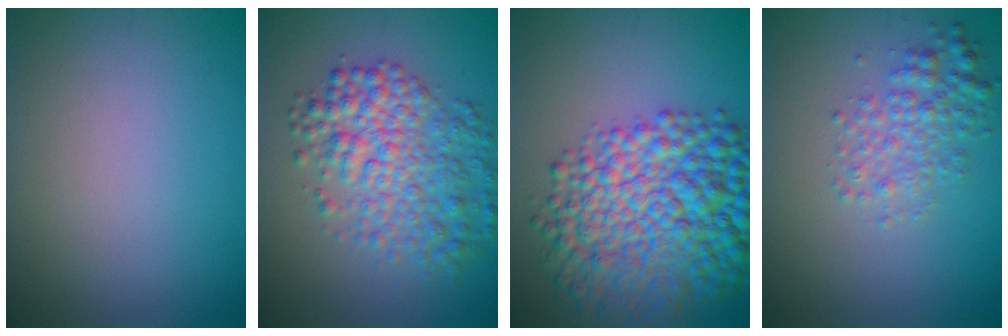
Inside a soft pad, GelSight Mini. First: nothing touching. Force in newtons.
{"total": 6.1, "press": 6.1, "slide": 0.1}
{"total": 11.7, "press": 11.7, "slide": 0.2}
{"total": 2.9, "press": 2.9, "slide": 0.0}